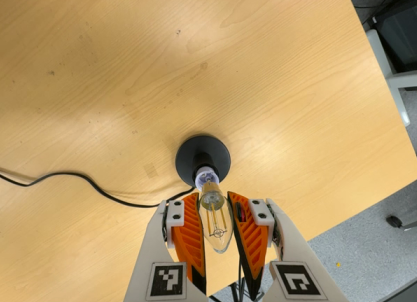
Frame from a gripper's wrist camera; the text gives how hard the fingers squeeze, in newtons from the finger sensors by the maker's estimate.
{"total": 21.6, "left": 23.4, "right": 19.7}